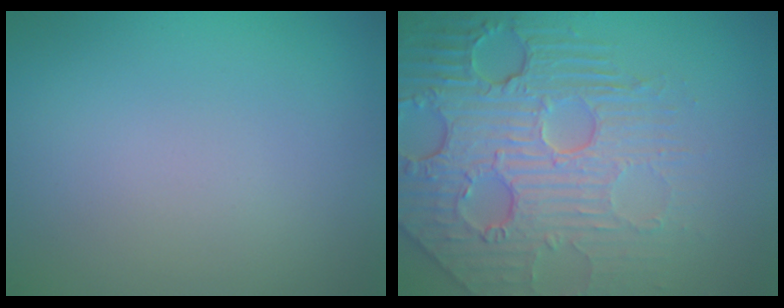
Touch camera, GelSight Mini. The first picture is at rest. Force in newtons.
{"total": 8.5, "press": 6.0, "slide": 6.1}